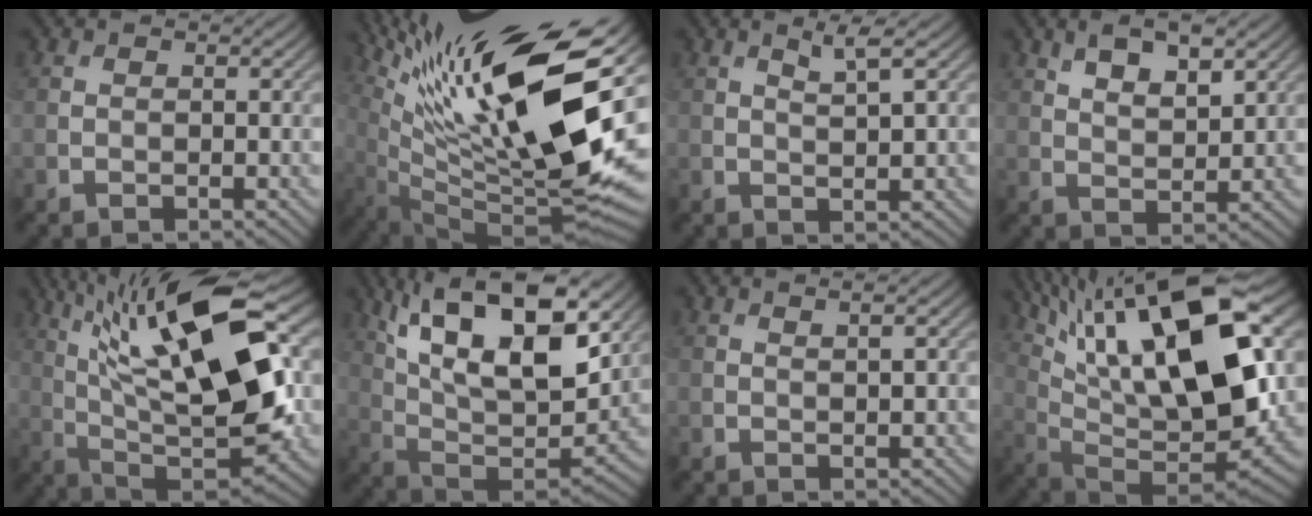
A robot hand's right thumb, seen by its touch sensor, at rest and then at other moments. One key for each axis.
{"total": 19.5, "fx": 7.1, "fy": 5.3, "fz": 17.4, "tx": -0.289, "ty": 0.016, "tz": 0.130}
{"total": 2.5, "fx": 1.4, "fy": 0.2, "fz": 2.0, "tx": -0.045, "ty": 0.002, "tz": 0.029}
{"total": 6.7, "fx": 3.9, "fy": 2.6, "fz": 4.8, "tx": -0.087, "ty": -0.002, "tz": 0.077}
{"total": 18.8, "fx": 5.6, "fy": 6.3, "fz": 16.8, "tx": -0.301, "ty": 0.025, "tz": 0.095}
{"total": 18.6, "fx": 8.9, "fy": 8.1, "fz": 14.1, "tx": -0.277, "ty": 0.024, "tz": 0.144}
{"total": 1.2, "fx": 0.7, "fy": 0.1, "fz": 1.0, "tx": -0.019, "ty": 0.003, "tz": 0.010}
{"total": 21.3, "fx": 8.9, "fy": 7.5, "fz": 17.9, "tx": -0.296, "ty": 0.037, "tz": 0.152}